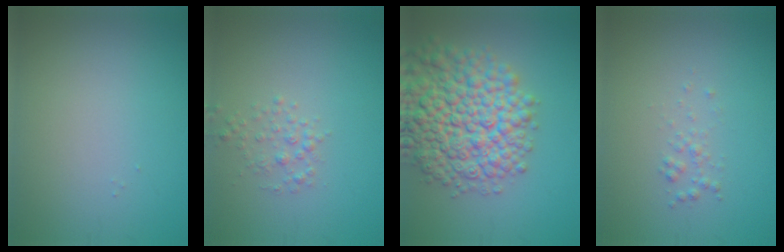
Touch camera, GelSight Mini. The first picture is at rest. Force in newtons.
{"total": 1.5, "press": 1.5, "slide": 0.0}
{"total": 10.8, "press": 10.8, "slide": 0.4}
{"total": 0.9, "press": 0.9, "slide": 0.0}